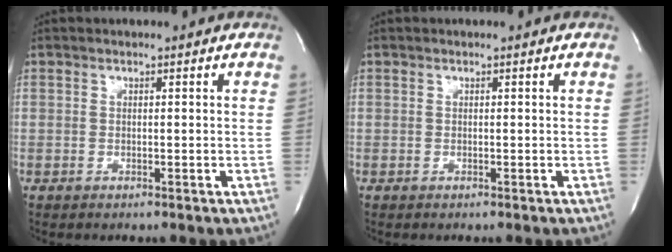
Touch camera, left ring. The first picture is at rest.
{"total": 0.0}